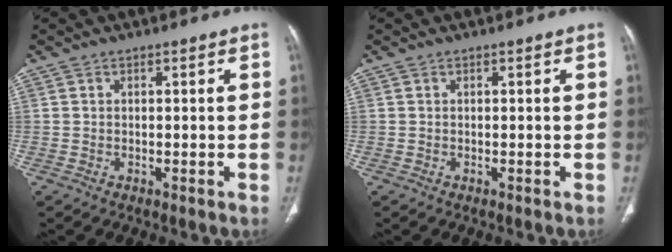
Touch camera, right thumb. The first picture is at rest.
{"total": 0.0}